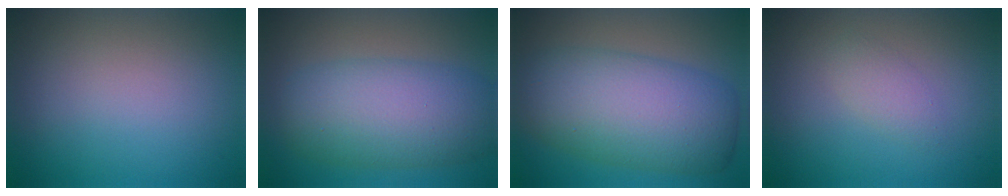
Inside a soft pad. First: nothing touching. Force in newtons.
{"total": 8.0, "press": 8.0, "slide": 0.1}
{"total": 9.6, "press": 9.6, "slide": 0.2}
{"total": 1.6, "press": 1.6, "slide": 0.1}